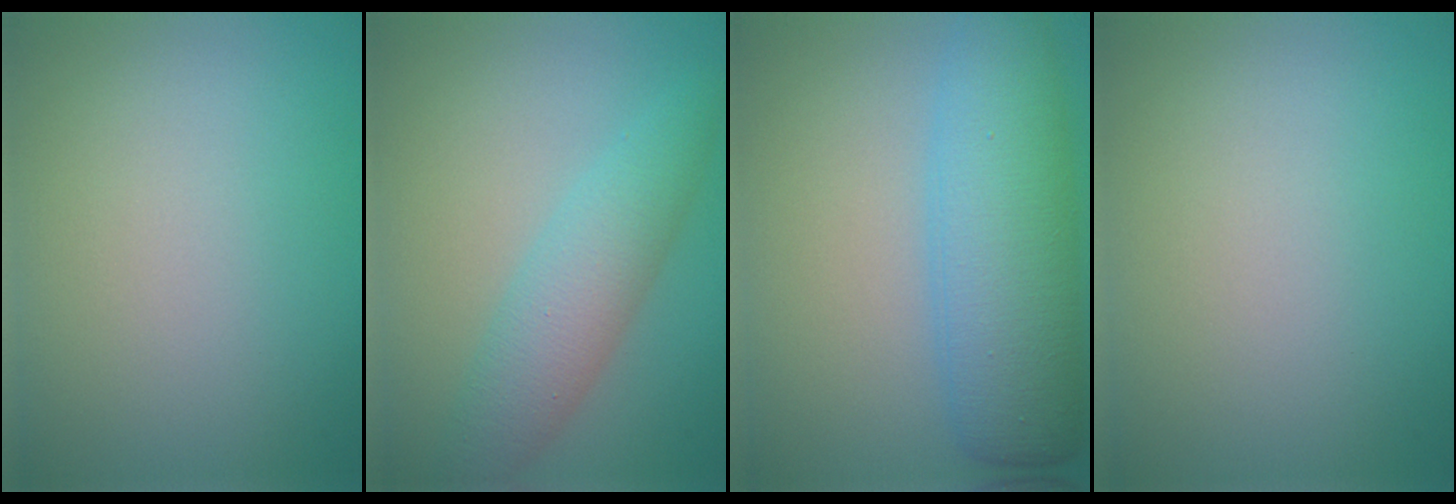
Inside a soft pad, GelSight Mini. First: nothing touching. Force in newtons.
{"total": 4.5, "press": 4.5, "slide": 0.1}
{"total": 8.1, "press": 8.1, "slide": 0.2}
{"total": 0.0}